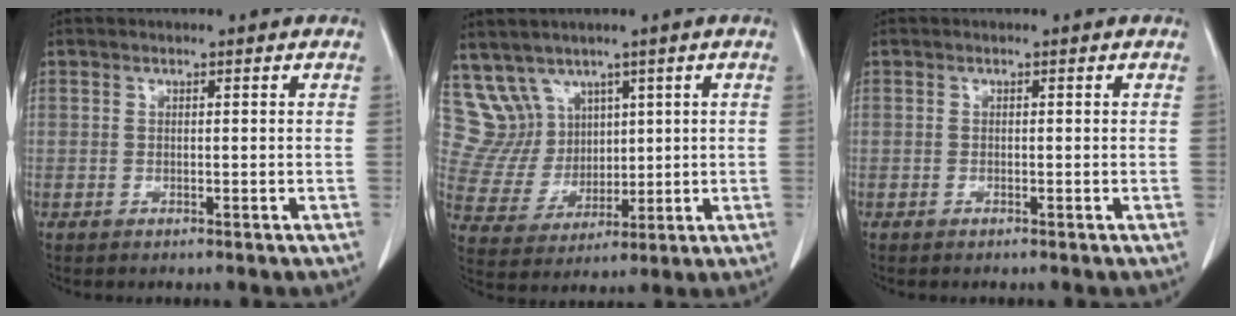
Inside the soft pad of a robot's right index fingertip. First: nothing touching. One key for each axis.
{"total": 9.6, "fx": 6.2, "fy": 7.3, "fz": 0.7, "tx": -0.032, "ty": 0.041, "tz": 0.141}
{"total": 0.0}